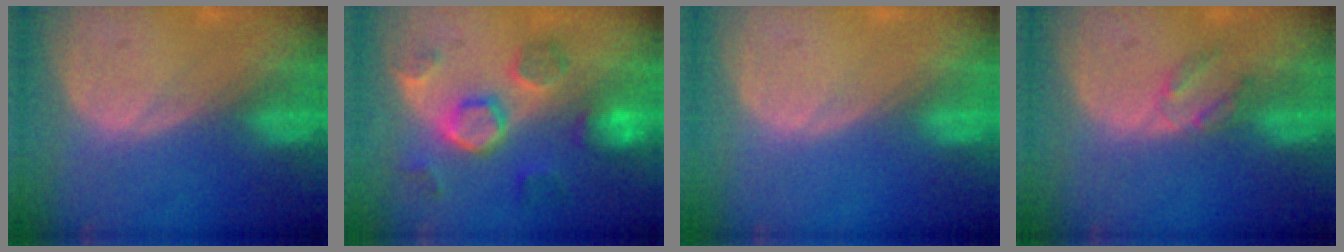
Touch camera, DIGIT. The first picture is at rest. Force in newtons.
{"total": 8.5, "press": 8.0, "slide": 2.9}
{"total": 0.0}
{"total": 2.5, "press": 2.5, "slide": 0.3}